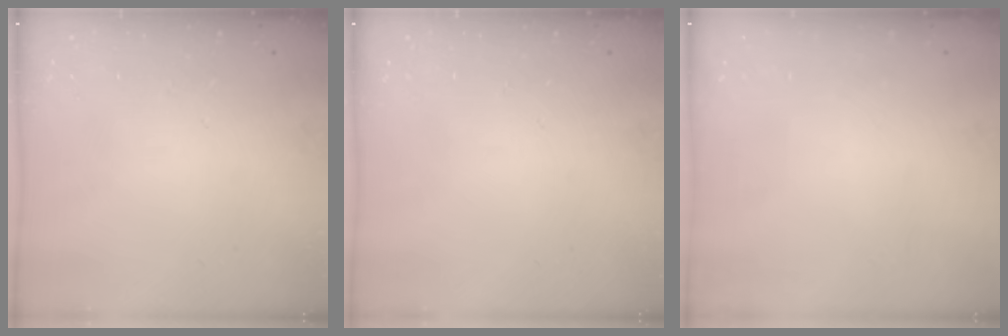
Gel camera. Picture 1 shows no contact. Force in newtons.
{"total": 0.0}
{"total": 0.0}